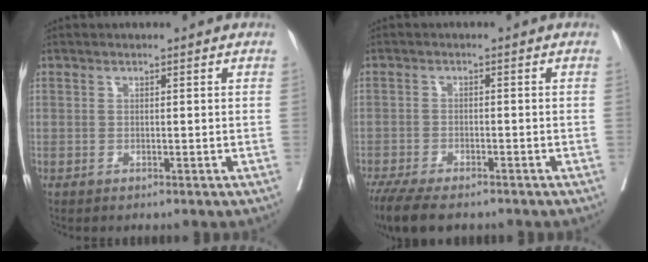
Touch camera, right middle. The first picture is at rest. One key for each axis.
{"total": 9.4, "fx": -7.3, "fy": 2.8, "fz": 5.1, "tx": -0.082, "ty": -0.015, "tz": -0.117}